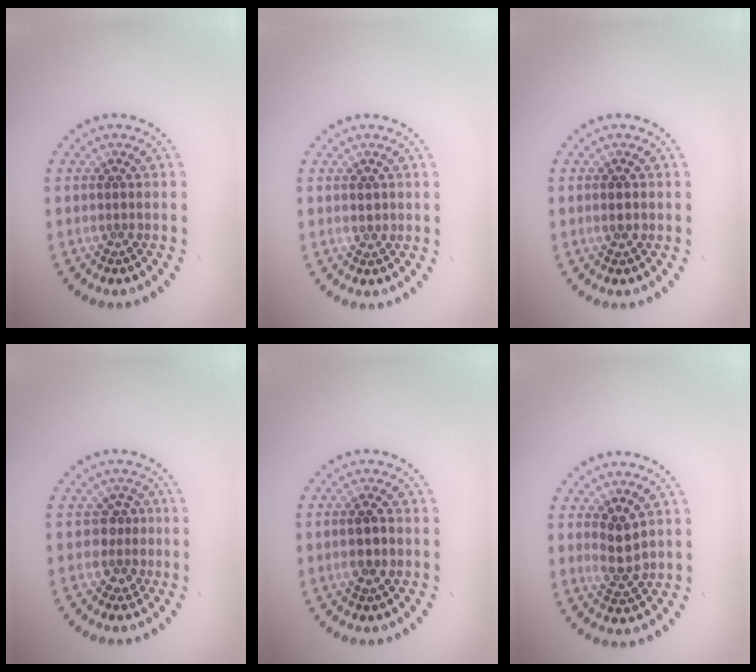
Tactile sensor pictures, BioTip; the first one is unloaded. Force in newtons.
{"total": 0.6, "press": 0.6, "slide": 0.2}
{"total": 1.7, "press": 1.7, "slide": 0.0}
{"total": 2.0, "press": 1.7, "slide": 1.0}
{"total": 2.4, "press": 2.3, "slide": 0.6}
{"total": 2.6, "press": 2.5, "slide": 0.8}